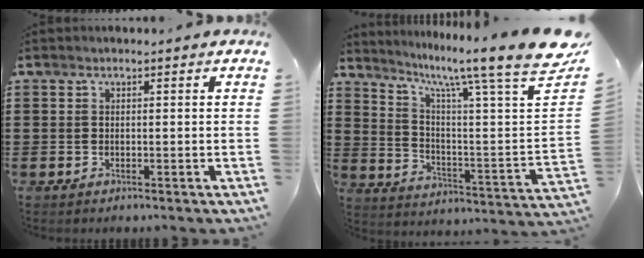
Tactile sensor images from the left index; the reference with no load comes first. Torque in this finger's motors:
{"motor_torque": [1.61, -0.54, 0.61, 0.19]}